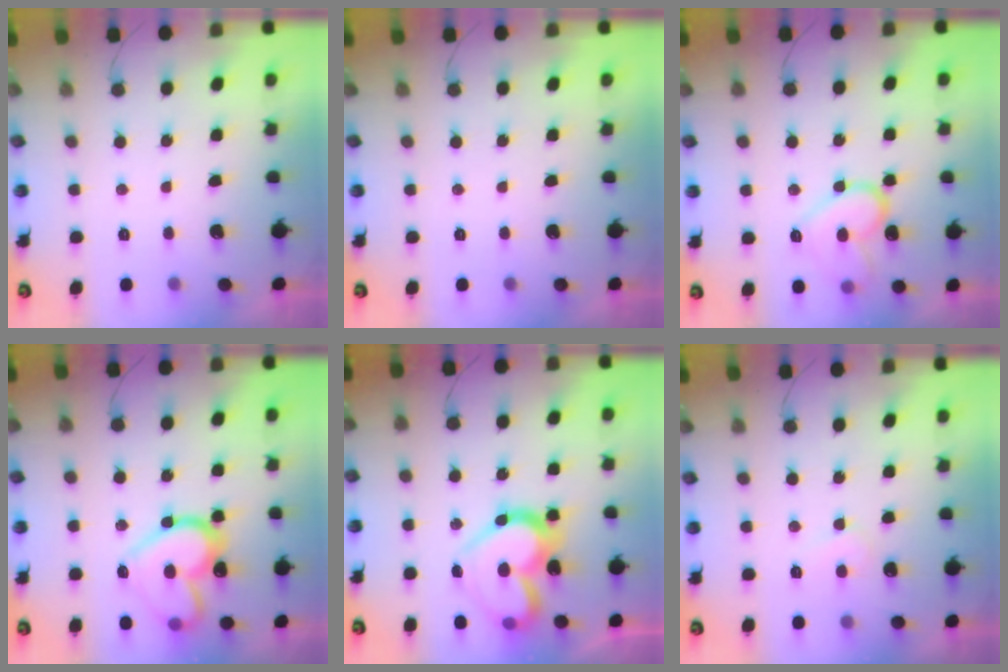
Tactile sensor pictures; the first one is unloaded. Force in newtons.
{"total": 0.0}
{"total": 13.4, "press": 13.4, "slide": 1.0}
{"total": 19.2, "press": 19.1, "slide": 2.2}
{"total": 18.2, "press": 18.1, "slide": 2.0}
{"total": 5.9, "press": 5.9, "slide": 0.4}